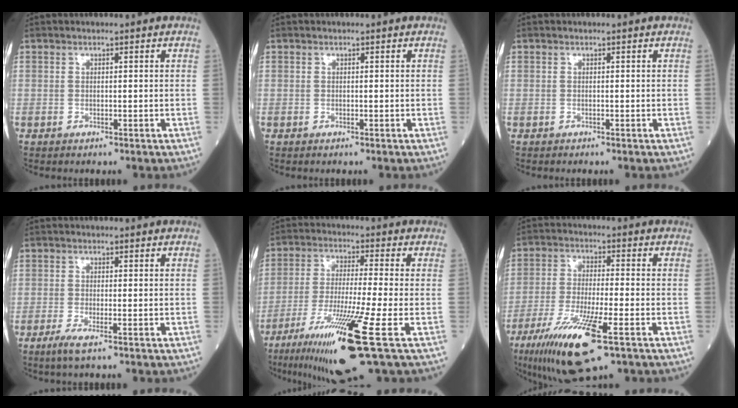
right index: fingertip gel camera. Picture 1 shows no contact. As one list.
[{"total": 0.0}, {"total": 0.0}, {"total": 2.7, "force": [-1.5, 0.1, 2.2], "torque": [-0.048, -0.009, -0.031]}, {"total": 15.7, "force": [-7.9, -0.9, 13.5], "torque": [-0.245, -0.046, -0.141]}, {"total": 13.6, "force": [-7.1, 1.6, 11.5], "torque": [-0.221, -0.032, -0.122]}]